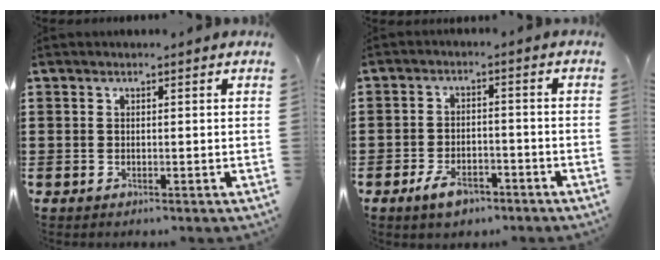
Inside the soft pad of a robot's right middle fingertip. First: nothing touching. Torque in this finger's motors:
{"motor_torque": [0.31, -0.06, 0.19, 0.04]}